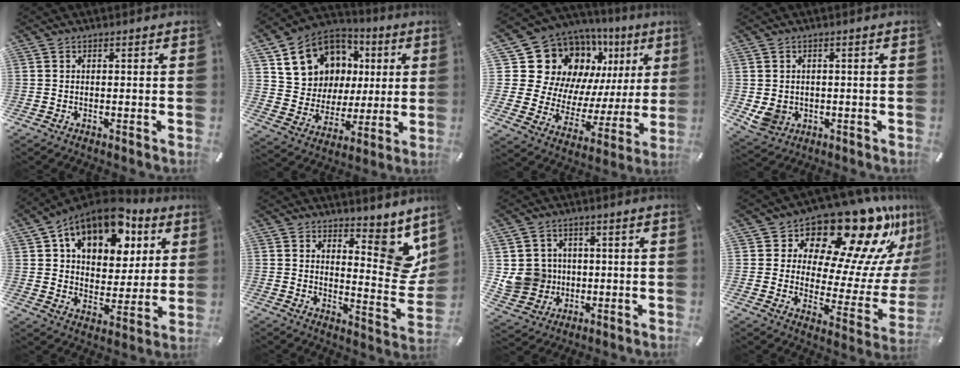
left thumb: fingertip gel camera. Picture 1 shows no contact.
{"total": 14.4, "force": [5.6, 12.7, 3.9], "torque": [-0.081, -0.033, 0.123]}
{"total": 19.6, "force": [11.2, 14.1, 7.8], "torque": [-0.115, -0.101, 0.232]}
{"total": 4.6, "force": [-0.1, 4.4, 1.5], "torque": [-0.045, 0.000, -0.002]}
{"total": 17.2, "force": [10.2, 10.5, 8.9], "torque": [-0.151, -0.049, 0.180]}
{"total": 12.1, "force": [7.4, 6.0, 7.5], "torque": [-0.057, -0.078, 0.129]}
{"total": 9.0, "force": [0.7, 8.9, 1.7], "torque": [-0.055, -0.003, 0.022]}
{"total": 20.7, "force": [16.7, 7.7, 9.6], "torque": [-0.114, -0.154, 0.268]}